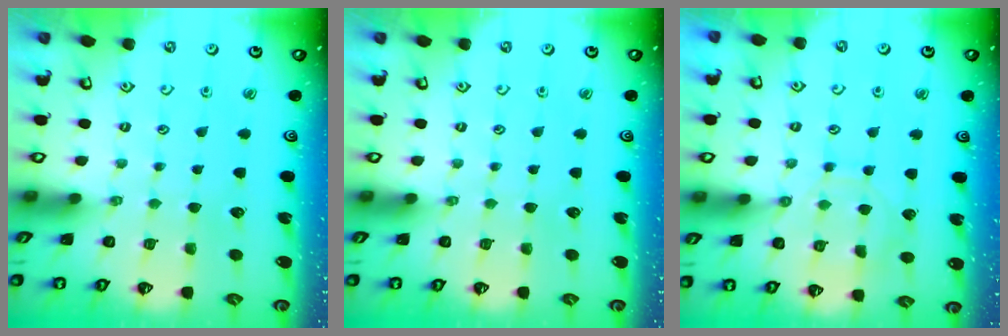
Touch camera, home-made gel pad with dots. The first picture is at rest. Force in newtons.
{"total": 0.0}
{"total": 8.4, "press": 8.4, "slide": 0.6}